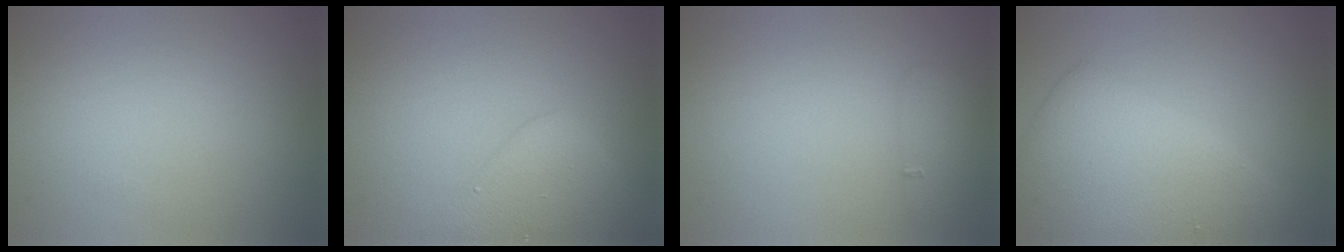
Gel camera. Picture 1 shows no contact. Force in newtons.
{"total": 4.4, "press": 4.4, "slide": 0.0}
{"total": 1.4, "press": 1.4, "slide": 0.0}
{"total": 7.8, "press": 7.8, "slide": 0.0}